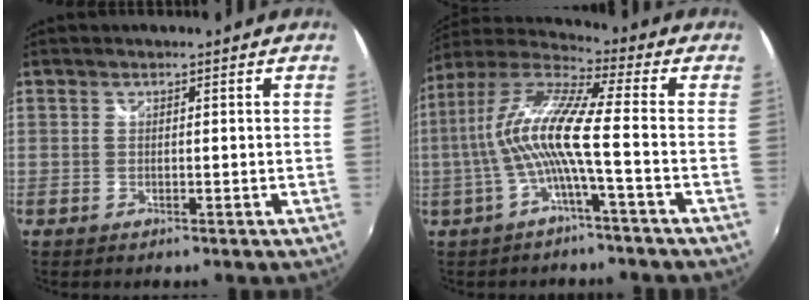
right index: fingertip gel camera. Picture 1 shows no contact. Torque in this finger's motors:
{"motor_torque": [1.97, -0.17, 1.03, 0.21]}